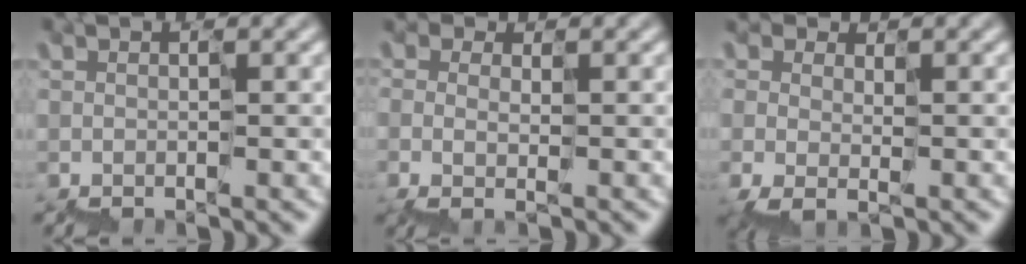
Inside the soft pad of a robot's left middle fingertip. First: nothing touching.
{"total": 1.0, "force": [-0.1, 0.5, 0.8], "torque": [-0.014, -0.004, 0.000]}
{"total": 0.9, "force": [0.1, 0.6, 0.6], "torque": [-0.020, -0.002, 0.009]}